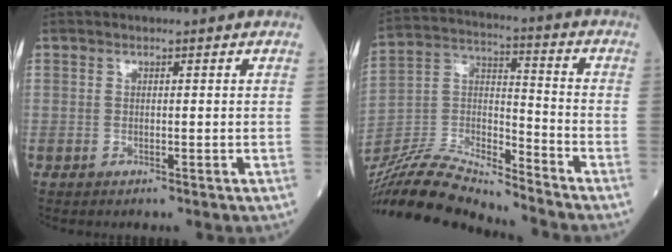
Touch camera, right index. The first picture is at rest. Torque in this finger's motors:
{"motor_torque": [-1.25, -0.79, -0.62, -0.21]}